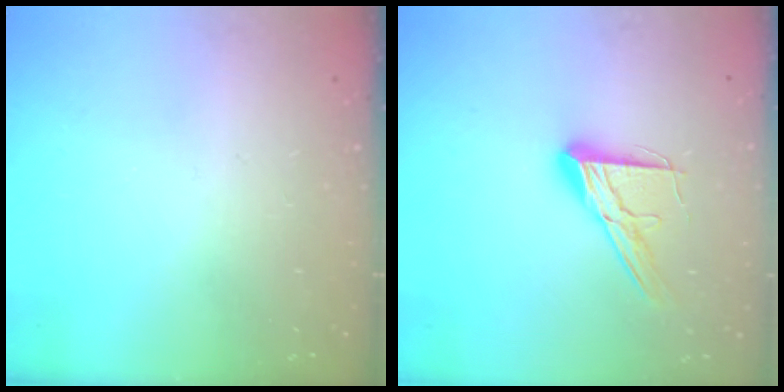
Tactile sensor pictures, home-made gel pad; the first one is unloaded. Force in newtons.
{"total": 12.3, "press": 12.3, "slide": 1.0}